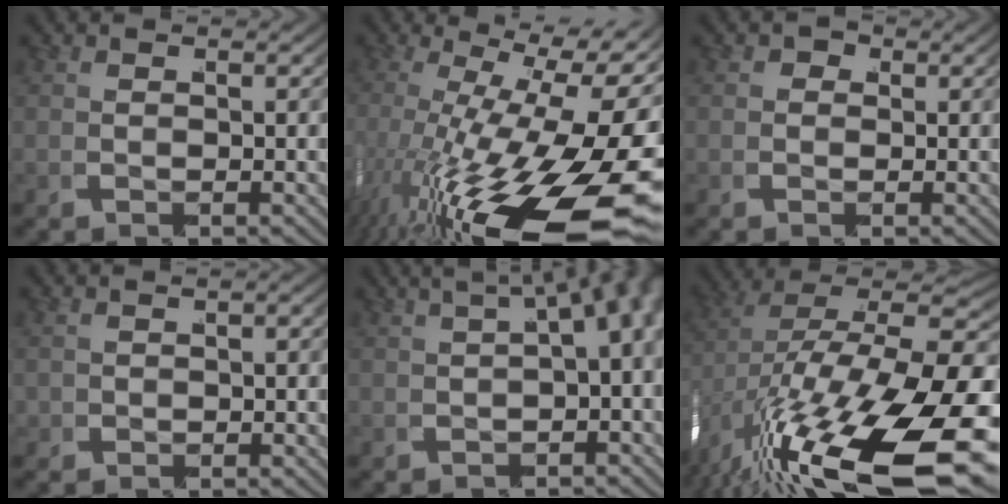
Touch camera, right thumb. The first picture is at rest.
{"total": 19.6, "force": [-4.5, 10.8, 15.7], "torque": [-0.277, -0.065, -0.042]}
{"total": 1.0, "force": [-0.2, 1.0, 0.0], "torque": [-0.006, -0.009, -0.004]}
{"total": 1.5, "force": [-0.3, 1.2, 0.9], "torque": [-0.010, -0.002, 0.000]}
{"total": 10.1, "force": [2.6, 5.8, 7.8], "torque": [-0.082, 0.034, 0.016]}
{"total": 17.9, "force": [-6.9, 9.8, 13.4], "torque": [-0.270, -0.082, -0.073]}